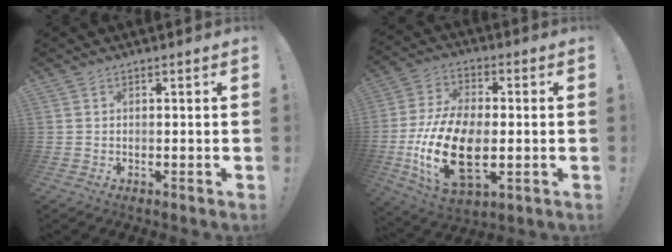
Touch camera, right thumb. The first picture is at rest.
{"total": 21.6, "force": [-4.2, 12.7, 17.0], "torque": [-0.325, 0.013, -0.064]}